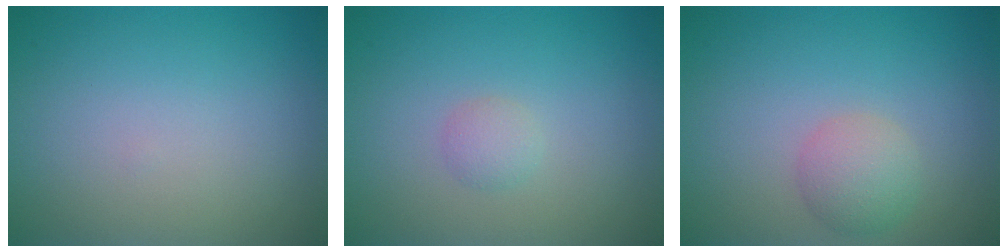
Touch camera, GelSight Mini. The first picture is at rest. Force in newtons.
{"total": 1.1, "press": 1.1, "slide": 0.1}
{"total": 2.5, "press": 2.5, "slide": 0.1}